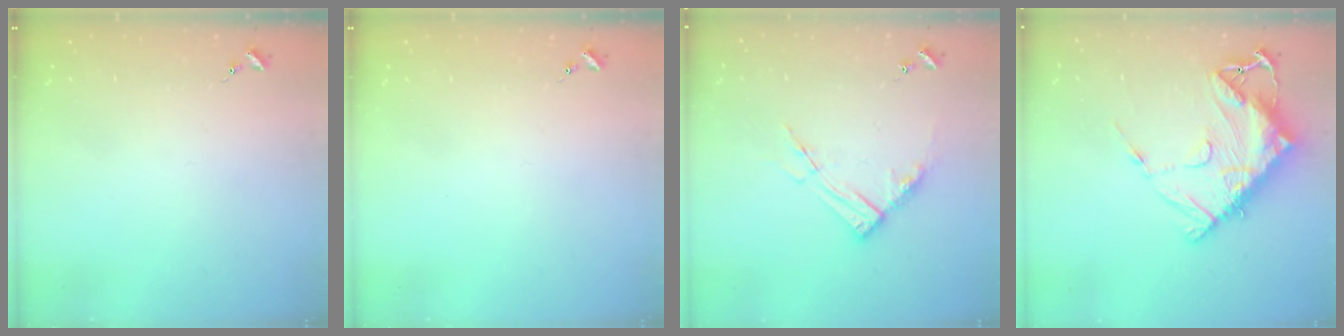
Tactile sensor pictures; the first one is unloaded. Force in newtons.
{"total": 0.0}
{"total": 10.3, "press": 10.2, "slide": 1.0}
{"total": 18.7, "press": 18.6, "slide": 1.9}